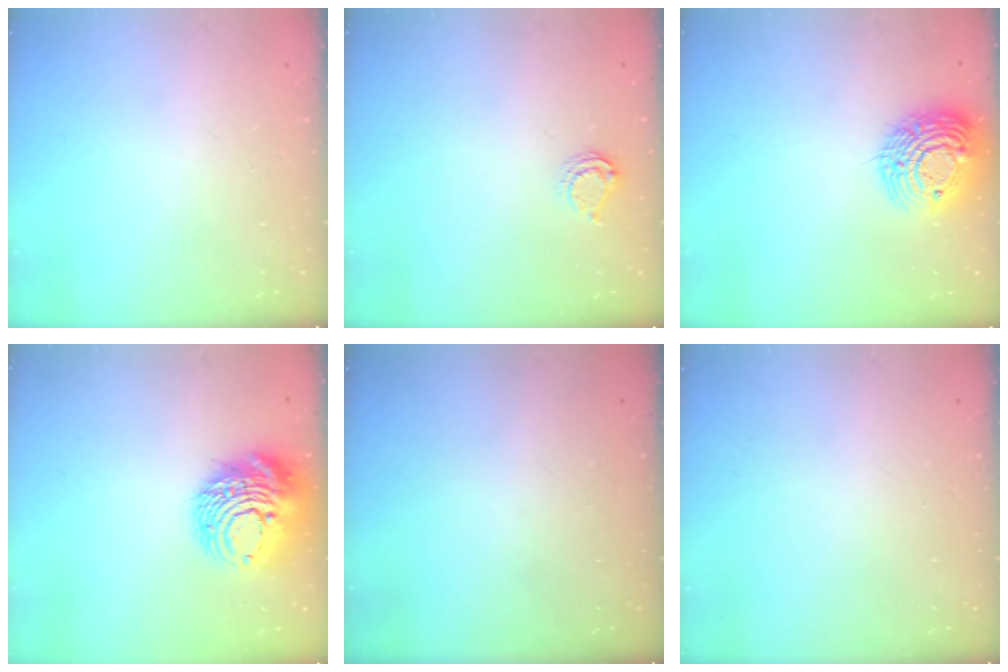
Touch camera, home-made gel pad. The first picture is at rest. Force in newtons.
{"total": 4.5, "press": 4.5, "slide": 0.3}
{"total": 16.8, "press": 16.7, "slide": 1.3}
{"total": 14.7, "press": 14.6, "slide": 1.5}
{"total": 0.0}
{"total": 0.0}